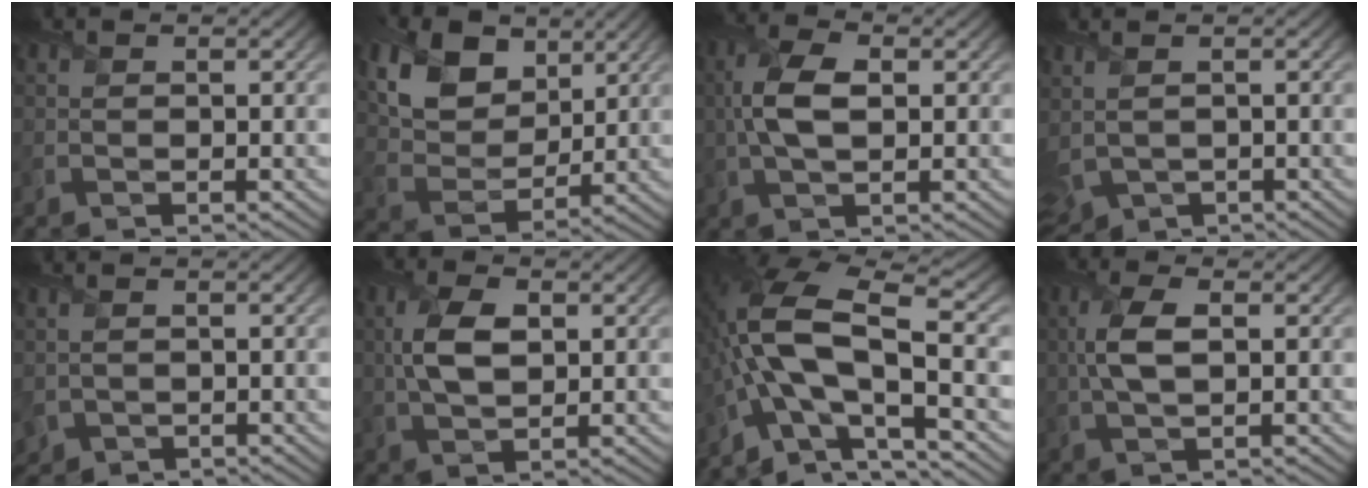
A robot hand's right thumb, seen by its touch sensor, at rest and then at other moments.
{"total": 10.5, "force": [5.2, 6.9, 6.0], "torque": [-0.150, 0.002, 0.088]}
{"total": 6.3, "force": [0.6, 3.3, 5.4], "torque": [-0.135, 0.006, 0.010]}
{"total": 5.2, "force": [-0.7, 3.3, 3.9], "torque": [-0.116, -0.020, 0.002]}
{"total": 2.2, "force": [-0.4, 2.0, 0.8], "torque": [-0.029, -0.014, -0.005]}
{"total": 6.1, "force": [1.1, 3.3, 4.9], "torque": [-0.118, 0.006, 0.021]}
{"total": 15.4, "force": [-2.5, 6.1, 14.0], "torque": [-0.285, 0.011, -0.052]}
{"total": 5.1, "force": [0.7, 2.1, 4.5], "torque": [-0.113, 0.007, 0.013]}